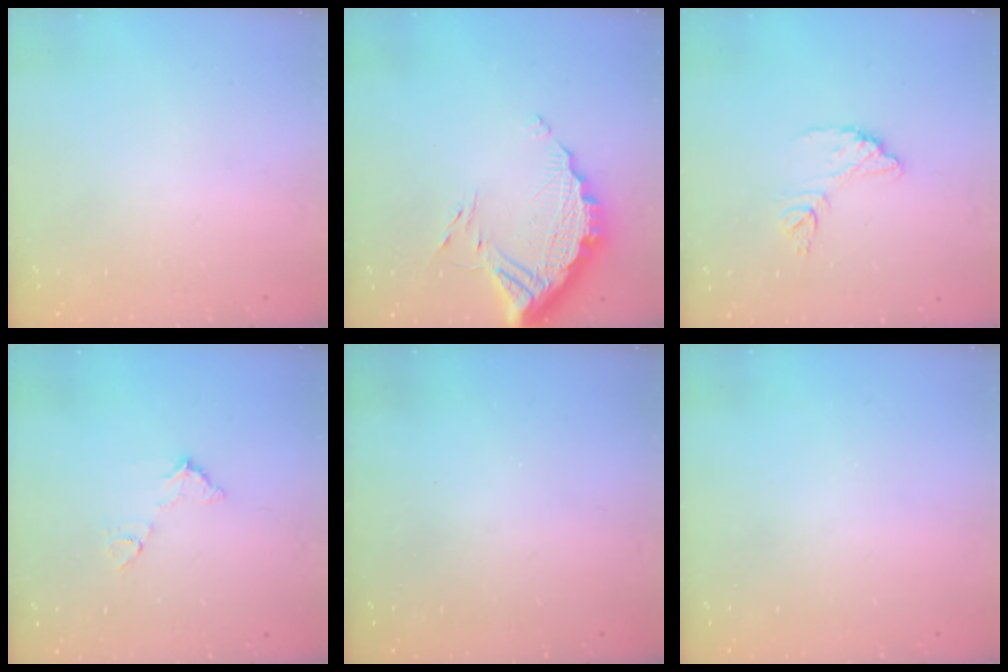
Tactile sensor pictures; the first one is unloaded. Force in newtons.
{"total": 12.7, "press": 12.7, "slide": 0.9}
{"total": 8.8, "press": 8.7, "slide": 0.5}
{"total": 6.8, "press": 6.8, "slide": 0.3}
{"total": 3.2, "press": 3.2, "slide": 0.1}
{"total": 2.9, "press": 2.8, "slide": 0.9}